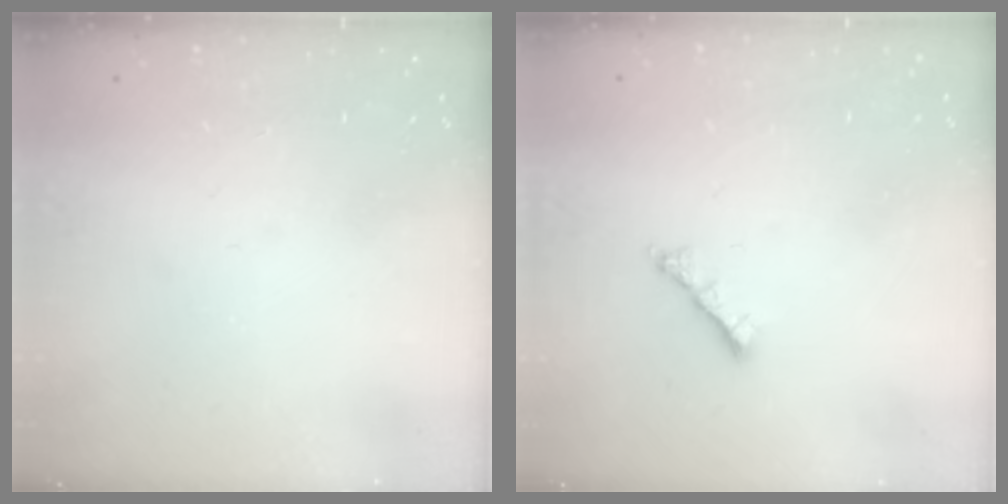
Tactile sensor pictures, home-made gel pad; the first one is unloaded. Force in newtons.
{"total": 1.8, "press": 1.7, "slide": 0.6}